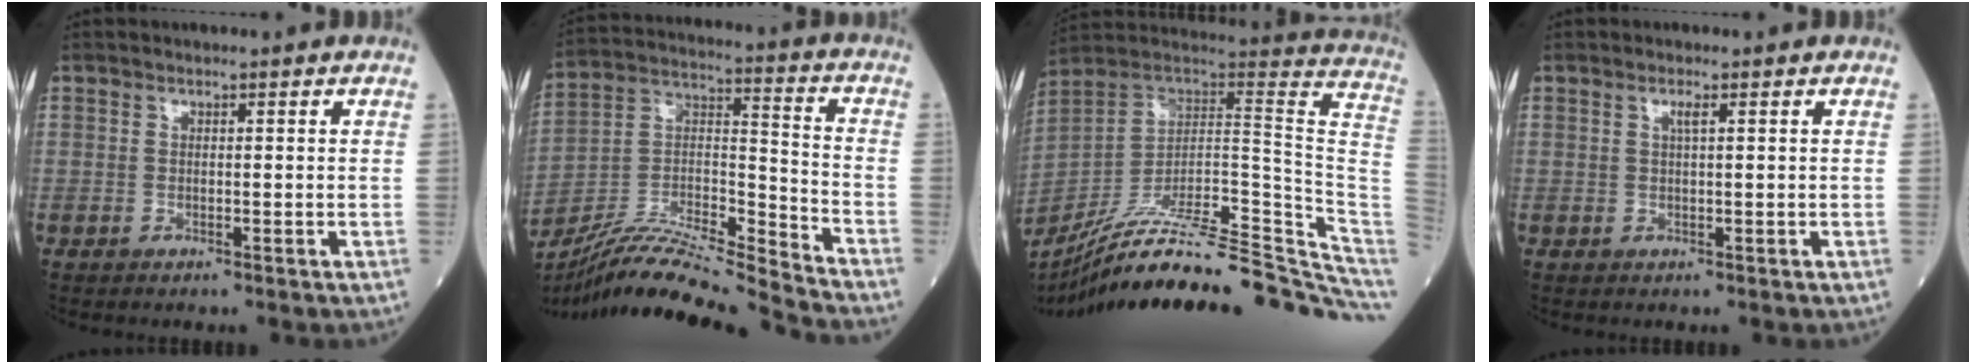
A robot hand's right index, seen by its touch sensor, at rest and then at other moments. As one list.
[{"total": 19.3, "force": [-18.1, -1.3, 6.7], "torque": [-0.131, 0.011, -0.320]}, {"total": 33.0, "force": [-27.7, 3.1, 17.6], "torque": [-0.146, -0.010, -0.396]}, {"total": 1.1, "force": [0.4, -0.1, 1.0], "torque": [-0.021, 0.001, 0.008]}]